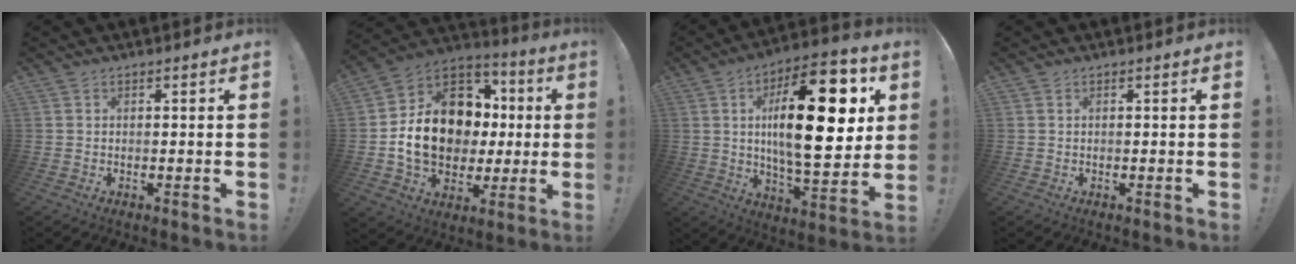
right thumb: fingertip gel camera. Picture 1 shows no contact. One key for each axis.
{"total": 18.9, "fx": 0.3, "fy": 14.6, "fz": 11.9, "tx": -0.198, "ty": 0.016, "tz": 0.028}
{"total": 27.1, "fx": 5.8, "fy": 10.5, "fz": 24.3, "tx": -0.391, "ty": -0.017, "tz": 0.086}
{"total": 0.0}